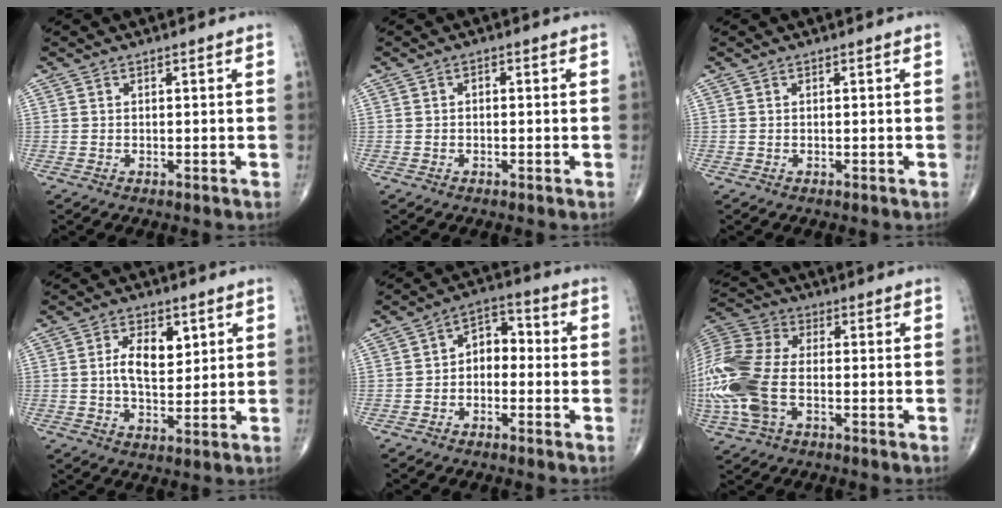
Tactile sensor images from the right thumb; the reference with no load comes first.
{"total": 1.0, "force": [0.0, 0.7, 0.8], "torque": [-0.011, 0.005, -0.003]}
{"total": 0.0}
{"total": 7.6, "force": [1.9, 4.3, 6.0], "torque": [-0.085, -0.009, 0.032]}
{"total": 6.3, "force": [-0.9, 4.4, 4.4], "torque": [-0.044, 0.034, -0.032]}
{"total": 19.2, "force": [-3.8, 11.0, 15.2], "torque": [-0.384, 0.012, -0.072]}